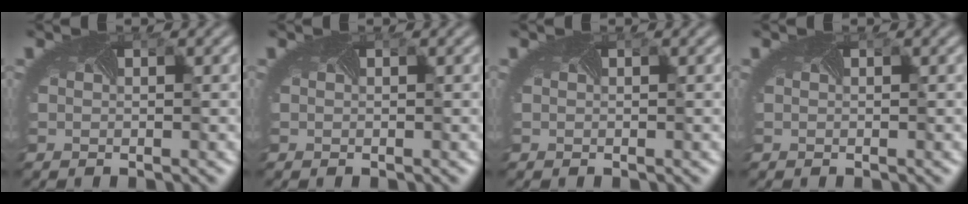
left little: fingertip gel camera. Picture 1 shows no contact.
{"total": 0.0}
{"total": 0.0}
{"total": 0.0}